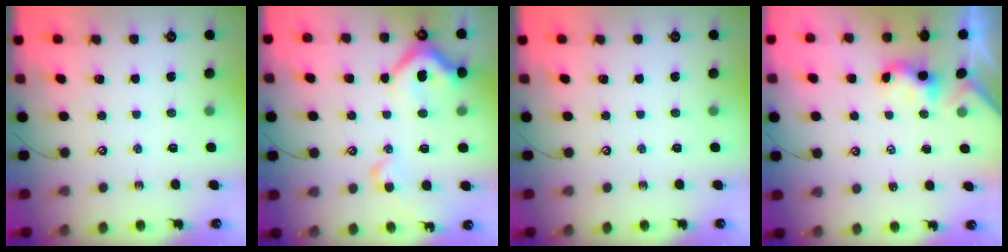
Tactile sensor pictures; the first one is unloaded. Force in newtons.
{"total": 10.9, "press": 10.7, "slide": 1.7}
{"total": 0.0}
{"total": 1.1, "press": 1.1, "slide": 0.2}